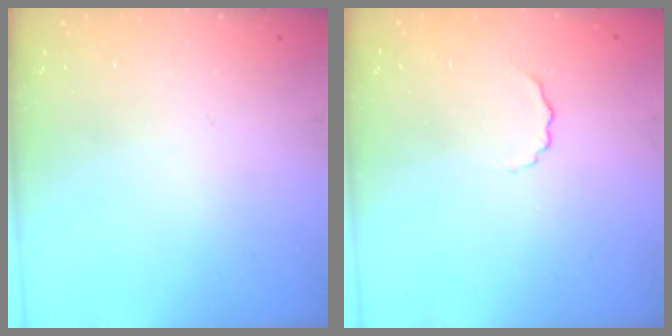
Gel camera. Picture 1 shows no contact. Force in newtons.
{"total": 4.1, "press": 4.0, "slide": 0.8}